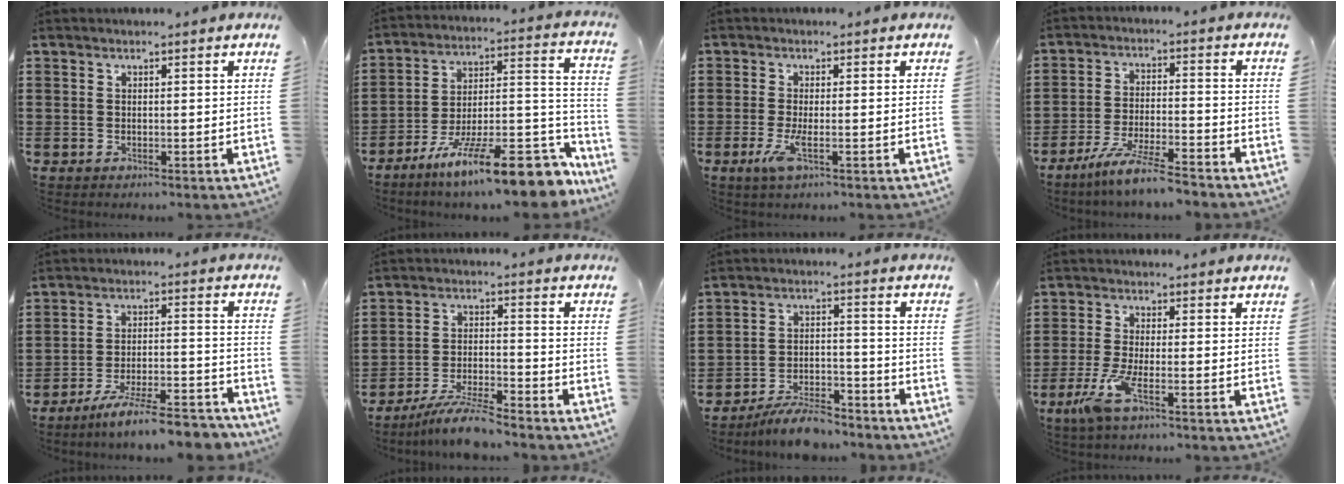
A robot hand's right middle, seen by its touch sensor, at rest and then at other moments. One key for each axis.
{"total": 17.0, "fx": -11.8, "fy": 3.0, "fz": 11.9, "tx": -0.170, "ty": 0.040, "tz": -0.193}
{"total": 3.4, "fx": -0.9, "fy": 0.4, "fz": 3.2, "tx": -0.070, "ty": -0.012, "tz": -0.019}
{"total": 7.1, "fx": -6.1, "fy": -0.1, "fz": 3.7, "tx": -0.082, "ty": -0.014, "tz": -0.118}
{"total": 9.1, "fx": -7.9, "fy": 0.1, "fz": 4.5, "tx": -0.073, "ty": 0.006, "tz": -0.148}
{"total": 6.9, "fx": -6.2, "fy": 0.2, "fz": 3.0, "tx": -0.065, "ty": -0.008, "tz": -0.117}
{"total": 6.8, "fx": -6.4, "fy": 1.1, "fz": 2.2, "tx": -0.037, "ty": 0.011, "tz": -0.120}
{"total": 5.1, "fx": -2.3, "fy": 0.7, "fz": 4.5, "tx": -0.110, "ty": -0.018, "tz": -0.048}